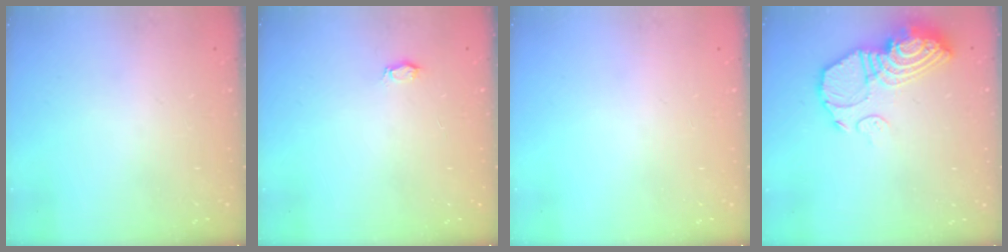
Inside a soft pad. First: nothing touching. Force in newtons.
{"total": 2.7, "press": 2.7, "slide": 0.3}
{"total": 0.0}
{"total": 13.9, "press": 13.8, "slide": 1.3}